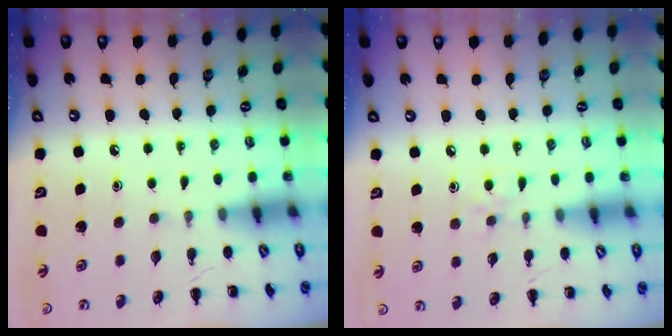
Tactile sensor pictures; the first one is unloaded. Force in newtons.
{"total": 4.8, "press": 4.5, "slide": 1.7}